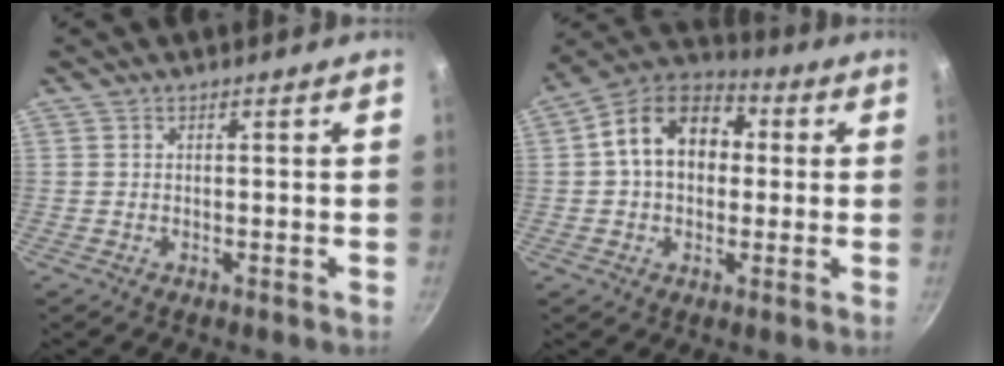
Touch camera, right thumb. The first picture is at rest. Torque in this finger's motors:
{"motor_torque": [-0.30, 2.15, 0.80, -0.63, 0.43]}